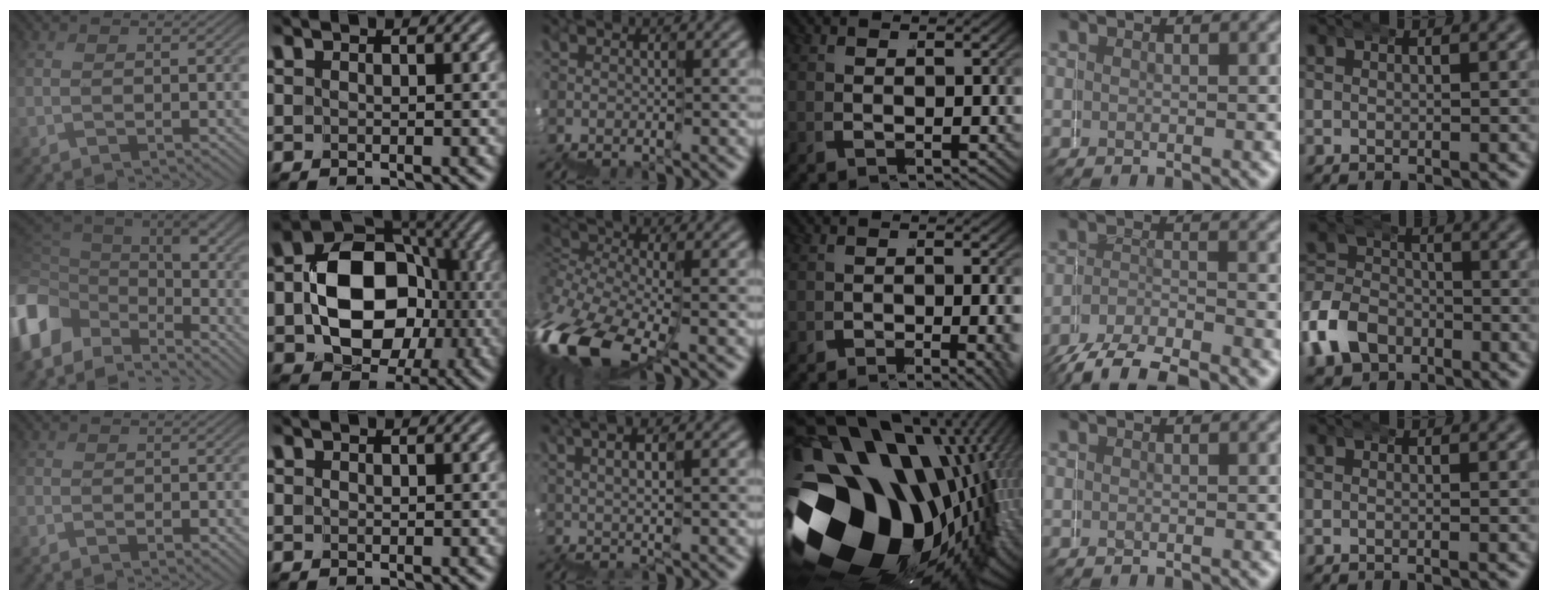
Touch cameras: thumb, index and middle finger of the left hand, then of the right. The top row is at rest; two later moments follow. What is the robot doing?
{"motion": "wrap", "object": "duck tape"}